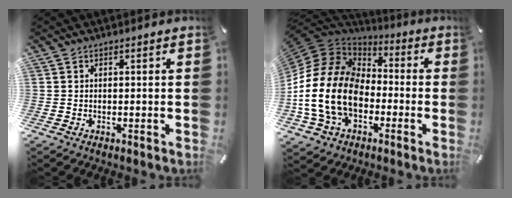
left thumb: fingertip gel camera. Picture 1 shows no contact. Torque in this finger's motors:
{"motor_torque": [1.72, 3.21, 2.77, 0.00, 1.05]}